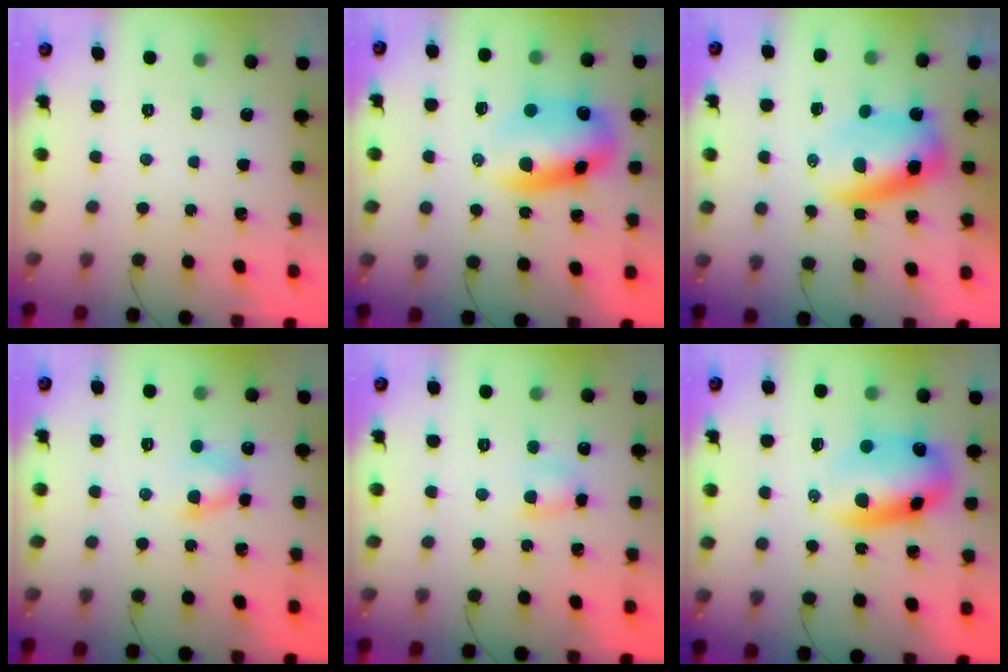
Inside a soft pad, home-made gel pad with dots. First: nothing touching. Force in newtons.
{"total": 11.9, "press": 11.5, "slide": 3.2}
{"total": 7.2, "press": 7.0, "slide": 1.8}
{"total": 5.7, "press": 5.7, "slide": 0.7}
{"total": 4.5, "press": 4.4, "slide": 1.0}
{"total": 11.9, "press": 11.5, "slide": 3.2}